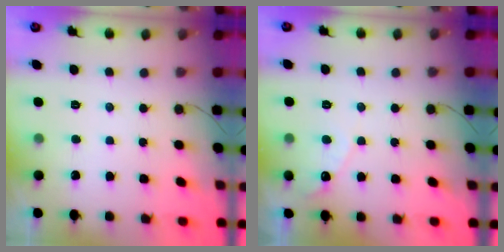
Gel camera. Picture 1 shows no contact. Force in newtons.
{"total": 4.7, "press": 4.7, "slide": 0.2}